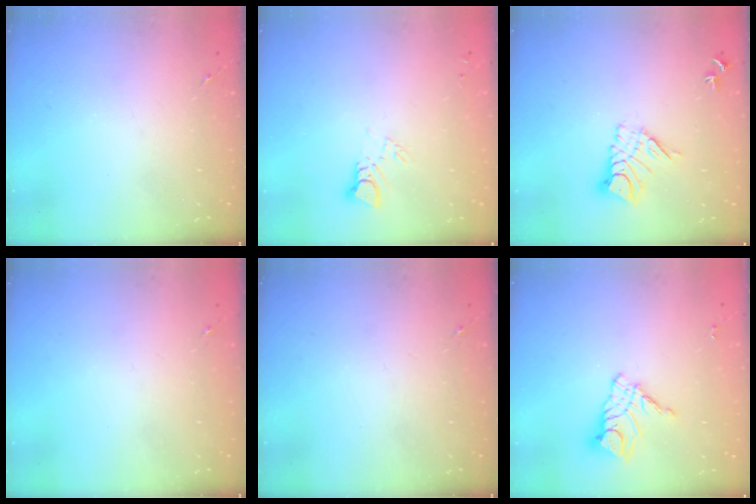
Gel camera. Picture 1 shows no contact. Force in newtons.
{"total": 3.6, "press": 3.6, "slide": 0.2}
{"total": 9.8, "press": 9.8, "slide": 0.9}
{"total": 0.0}
{"total": 0.0}
{"total": 10.8, "press": 10.7, "slide": 0.7}